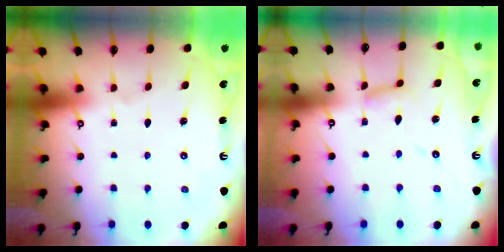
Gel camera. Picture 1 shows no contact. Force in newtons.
{"total": 5.1, "press": 5.1, "slide": 0.4}